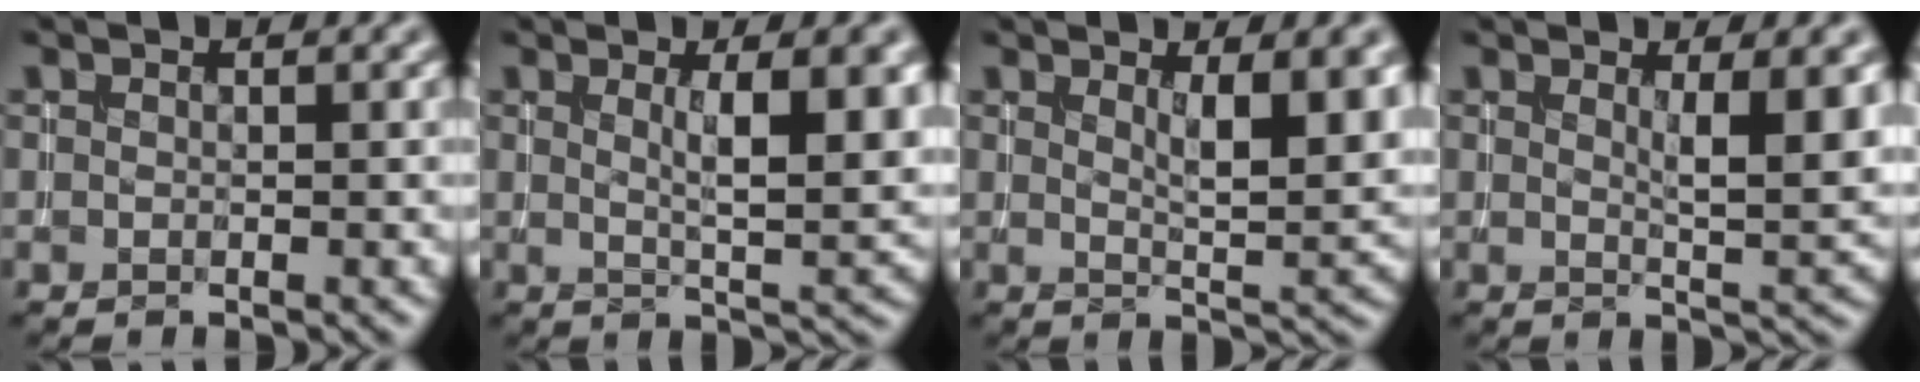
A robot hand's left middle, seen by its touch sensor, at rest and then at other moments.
{"total": 6.7, "force": [1.6, 1.9, 6.2], "torque": [-0.077, -0.005, 0.028]}
{"total": 5.5, "force": [1.9, 1.6, 4.9], "torque": [-0.067, -0.009, 0.035]}
{"total": 4.3, "force": [1.4, 1.0, 3.9], "torque": [-0.052, -0.008, 0.023]}